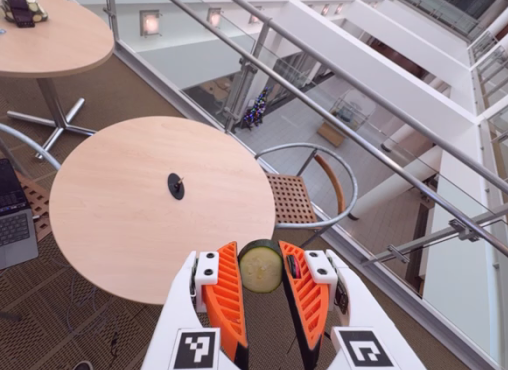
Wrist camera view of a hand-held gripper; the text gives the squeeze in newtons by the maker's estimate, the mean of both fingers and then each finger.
{"total": 7.7, "left": 7.5, "right": 8.0}